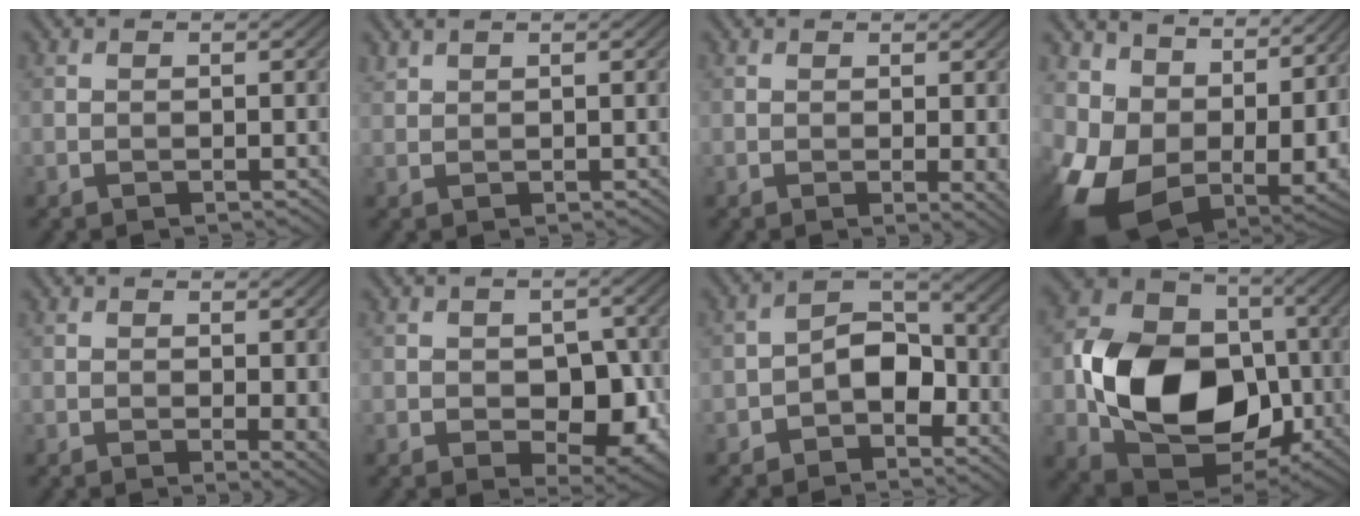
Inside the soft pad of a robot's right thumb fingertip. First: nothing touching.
{"total": 1.0, "force": [1.0, 0.1, 0.3], "torque": [-0.013, 0.004, 0.027]}
{"total": 1.8, "force": [0.6, 0.3, 1.7], "torque": [-0.026, -0.004, 0.012]}
{"total": 14.9, "force": [1.9, 10.7, 10.1], "torque": [-0.201, -0.027, 0.072]}
{"total": 2.0, "force": [0.8, 0.5, 1.8], "torque": [-0.027, -0.006, 0.018]}
{"total": 6.1, "force": [-1.0, 4.1, 4.5], "torque": [-0.066, -0.014, -0.012]}
{"total": 5.5, "force": [-2.3, 3.5, 3.5], "torque": [-0.049, 0.015, -0.052]}
{"total": 16.2, "force": [-2.2, 12.2, 10.5], "torque": [-0.205, -0.019, -0.045]}